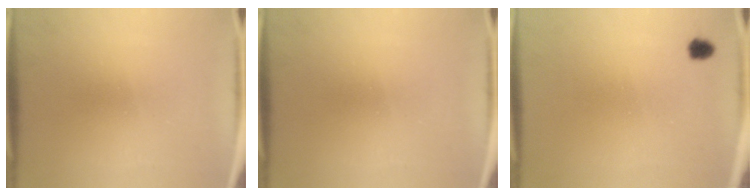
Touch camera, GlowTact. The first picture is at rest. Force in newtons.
{"total": 0.0}
{"total": 1.8}